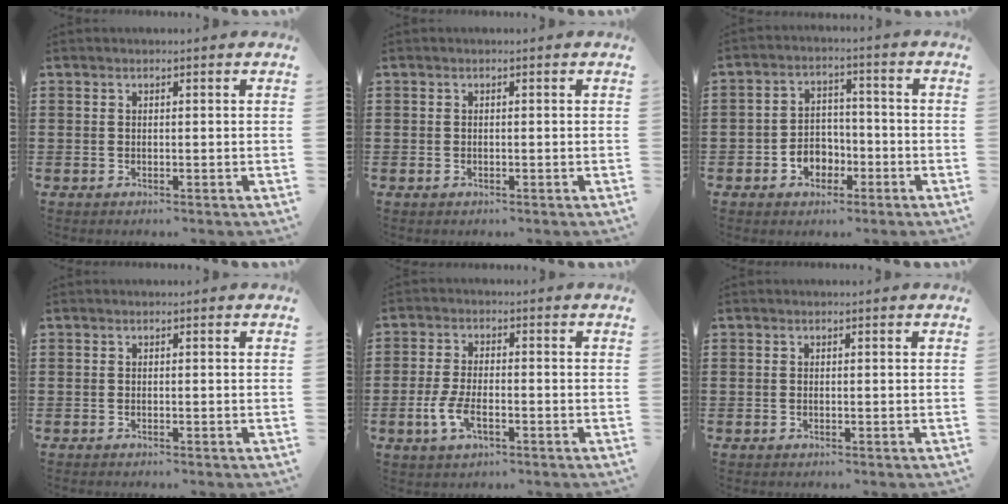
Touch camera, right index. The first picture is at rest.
{"total": 0.0}
{"total": 4.6, "force": [-2.2, 3.6, 1.8], "torque": [-0.030, 0.007, -0.045]}
{"total": 0.0}
{"total": 4.7, "force": [-1.7, 2.1, 3.8], "torque": [-0.085, -0.001, -0.036]}
{"total": 0.0}